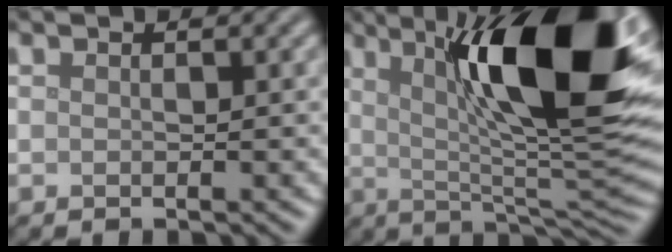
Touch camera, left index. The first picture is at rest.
{"total": 15.4, "force": [5.3, 3.7, 13.9], "torque": [-0.195, 0.002, 0.080]}